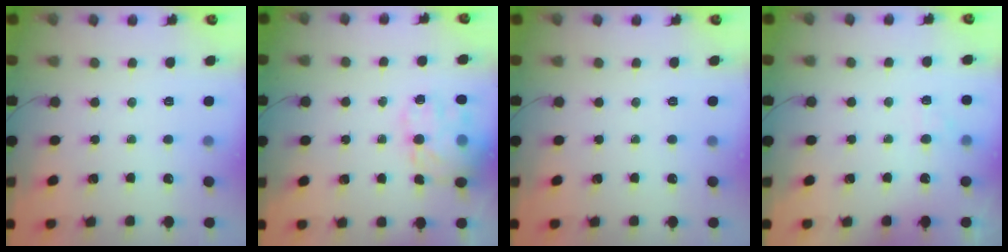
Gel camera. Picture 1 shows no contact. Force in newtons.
{"total": 13.1, "press": 12.8, "slide": 2.8}
{"total": 0.0}
{"total": 4.8, "press": 4.6, "slide": 1.4}